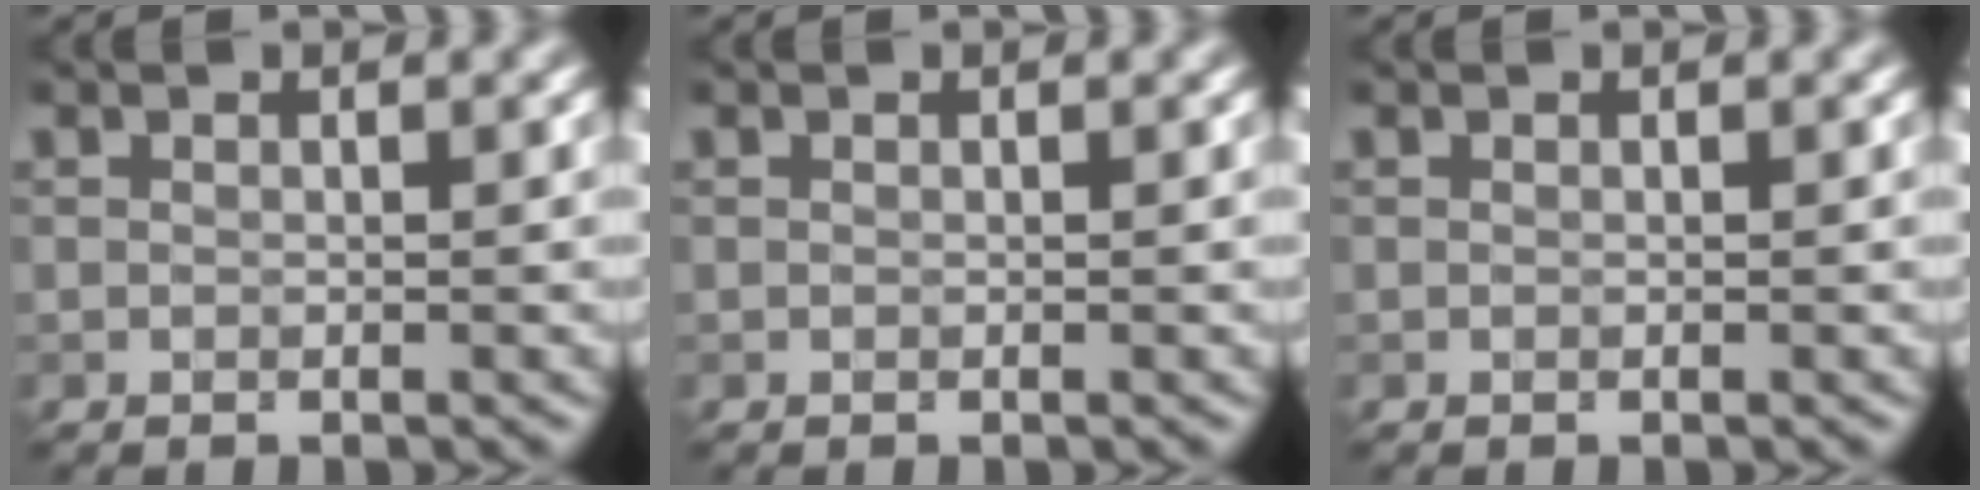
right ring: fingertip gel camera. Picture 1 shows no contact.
{"total": 0.0}
{"total": 0.0}